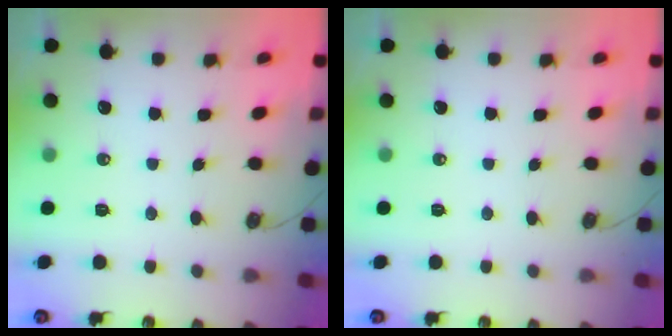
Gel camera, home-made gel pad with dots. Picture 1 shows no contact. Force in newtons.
{"total": 0.0}